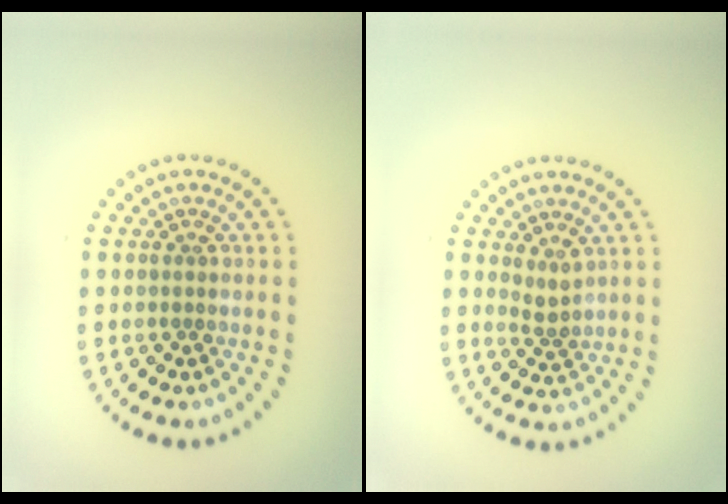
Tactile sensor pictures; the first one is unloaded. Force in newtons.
{"total": 1.5, "press": 1.1, "slide": 1.0}